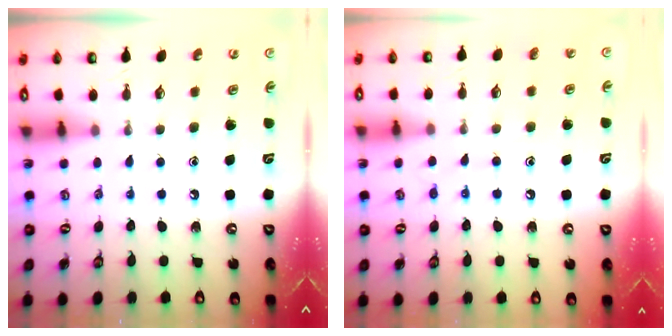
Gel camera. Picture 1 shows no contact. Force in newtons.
{"total": 7.1, "press": 7.1, "slide": 0.6}